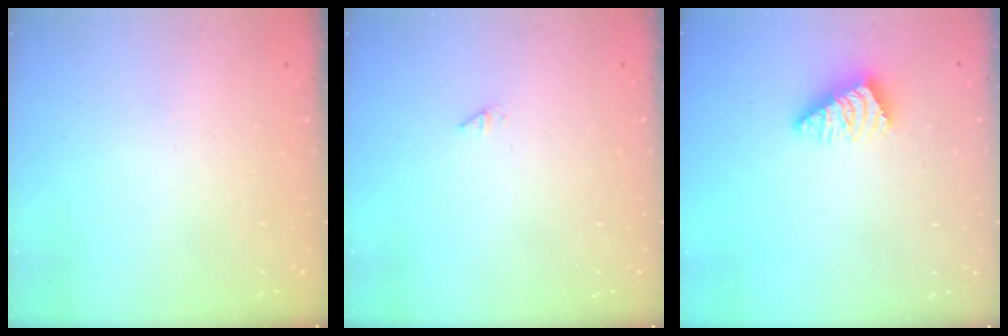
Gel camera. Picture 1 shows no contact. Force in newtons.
{"total": 0.0}
{"total": 2.4, "press": 2.4, "slide": 0.4}